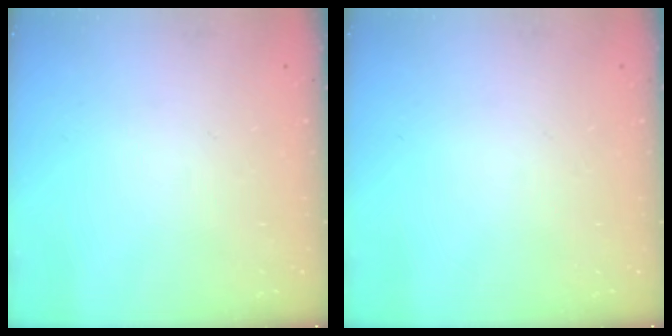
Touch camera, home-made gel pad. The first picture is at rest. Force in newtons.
{"total": 0.0}